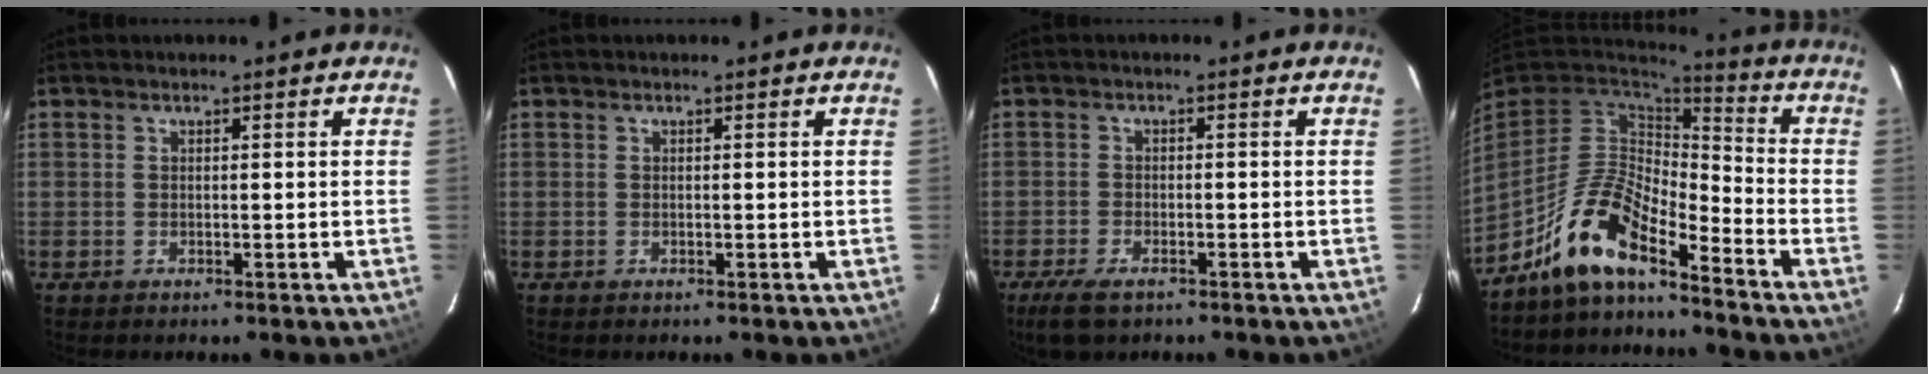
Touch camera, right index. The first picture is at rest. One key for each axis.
{"total": 0.0}
{"total": 5.1, "fx": -3.7, "fy": 2.1, "fz": 2.9, "tx": -0.079, "ty": -0.015, "tz": -0.067}
{"total": 12.6, "fx": -9.7, "fy": 3.4, "fz": 7.2, "tx": -0.150, "ty": 0.007, "tz": -0.192}